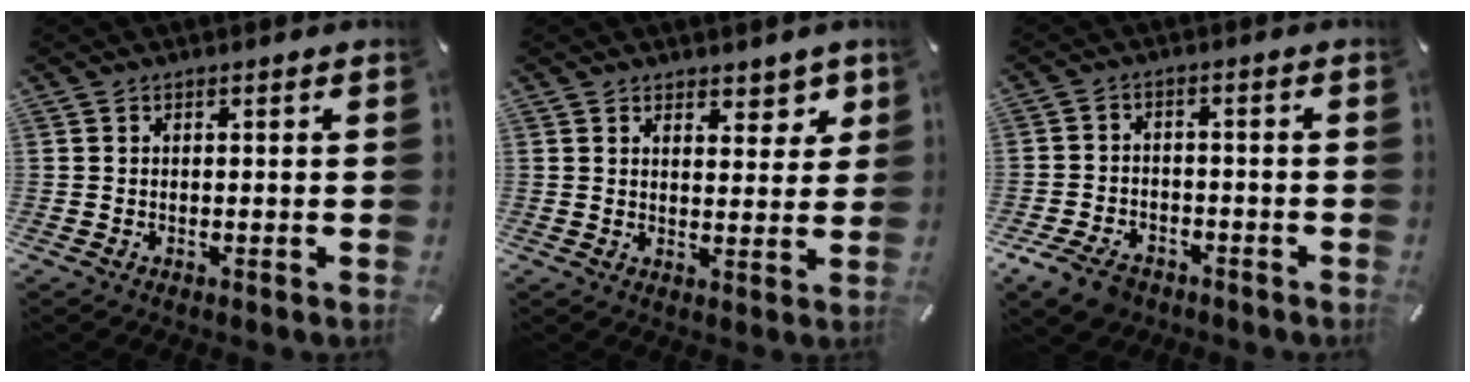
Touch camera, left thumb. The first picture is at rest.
{"total": 5.1, "force": [3.7, 3.1, 1.5], "torque": [-0.004, -0.024, 0.060]}
{"total": 6.6, "force": [-4.3, 4.1, 2.9], "torque": [-0.067, 0.016, -0.080]}